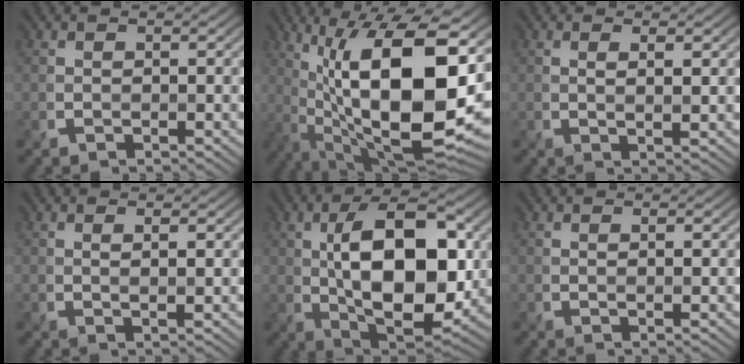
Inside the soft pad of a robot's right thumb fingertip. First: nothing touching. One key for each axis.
{"total": 19.0, "fx": 2.3, "fy": 7.6, "fz": 17.3, "tx": -0.286, "ty": 0.013, "tz": 0.051}
{"total": 2.0, "fx": 0.6, "fy": 0.5, "fz": 1.9, "tx": -0.032, "ty": 0.003, "tz": 0.011}
{"total": 1.6, "fx": 0.5, "fy": 0.4, "fz": 1.5, "tx": -0.027, "ty": 0.004, "tz": 0.009}
{"total": 14.6, "fx": 0.7, "fy": 7.5, "fz": 12.5, "tx": -0.203, "ty": 0.003, "tz": 0.016}
{"total": 0.7, "fx": 0.3, "fy": 0.1, "fz": 0.6, "tx": -0.012, "ty": 0.003, "tz": 0.004}